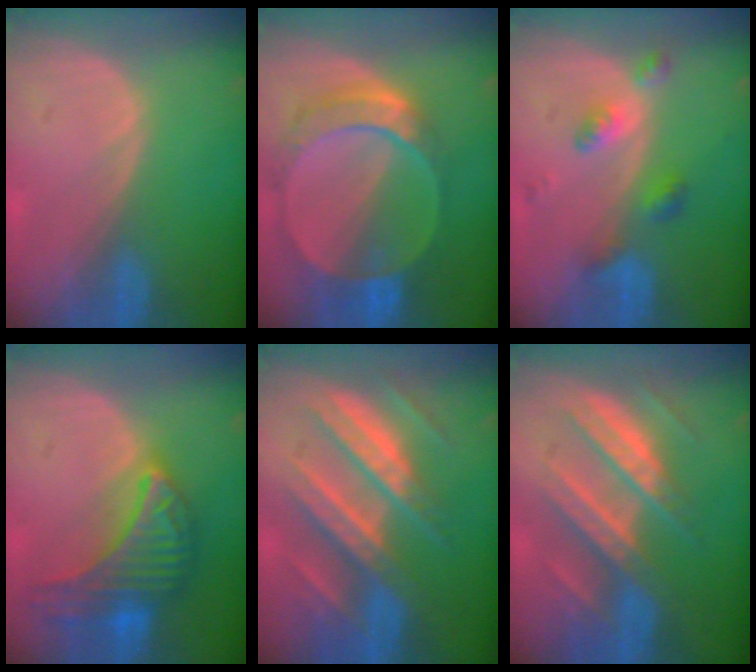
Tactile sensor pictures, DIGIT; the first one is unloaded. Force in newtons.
{"total": 9.6, "press": 8.3, "slide": 4.9}
{"total": 5.4, "press": 4.6, "slide": 2.7}
{"total": 9.8, "press": 9.8, "slide": 0.5}
{"total": 10.8, "press": 10.7, "slide": 1.1}
{"total": 9.3, "press": 9.2, "slide": 0.8}